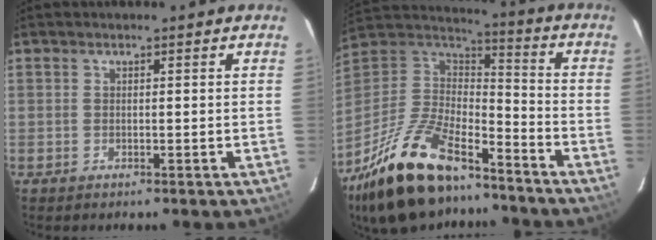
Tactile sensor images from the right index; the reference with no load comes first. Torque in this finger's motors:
{"motor_torque": [0.73, -0.88, 0.93, 0.21]}